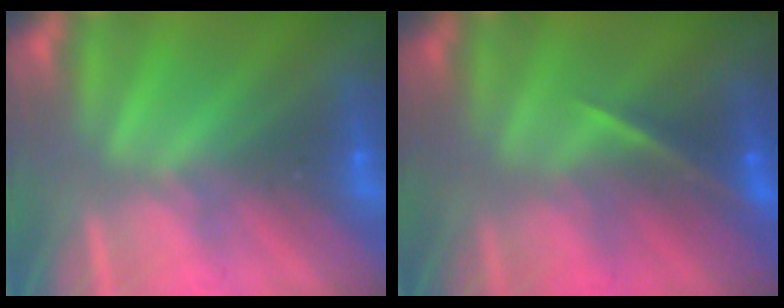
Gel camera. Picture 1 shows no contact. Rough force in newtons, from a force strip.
{"total": 2.1}